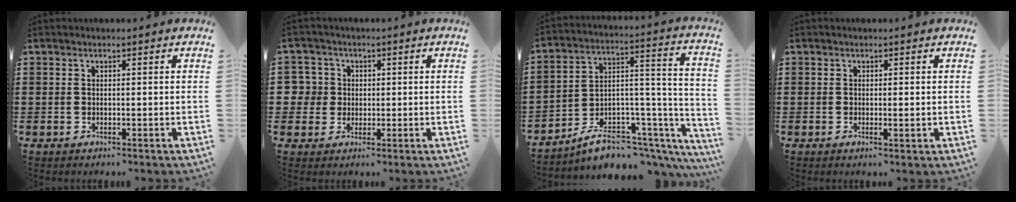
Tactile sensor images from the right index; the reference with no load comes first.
{"total": 4.2, "force": [0.4, 4.1, 0.6], "torque": [-0.031, 0.013, 0.005]}
{"total": 9.2, "force": [-6.9, 4.6, 4.1], "torque": [-0.063, 0.019, -0.118]}
{"total": 0.9, "force": [-0.1, 0.0, 0.9], "torque": [-0.015, -0.005, -0.001]}